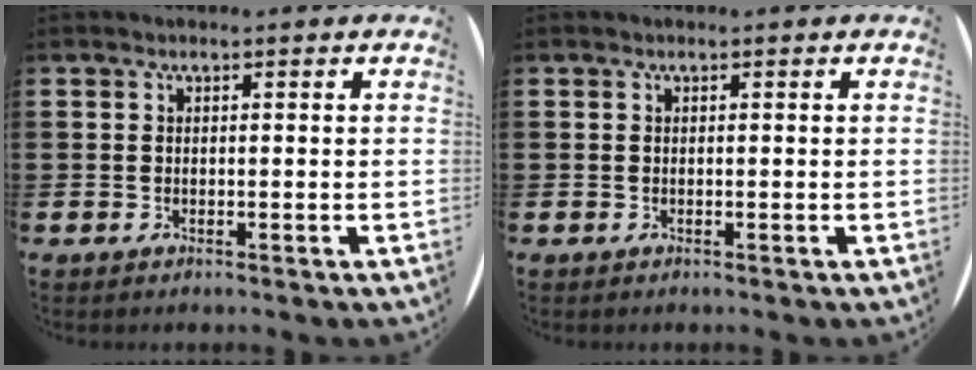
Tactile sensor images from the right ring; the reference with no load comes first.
{"total": 0.0}